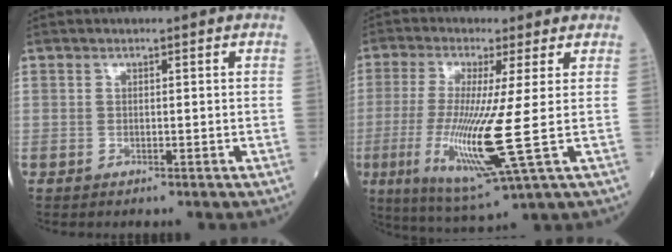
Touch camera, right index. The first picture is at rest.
{"total": 13.0, "force": [-1.8, -0.7, 12.8], "torque": [-0.268, -0.036, -0.036]}